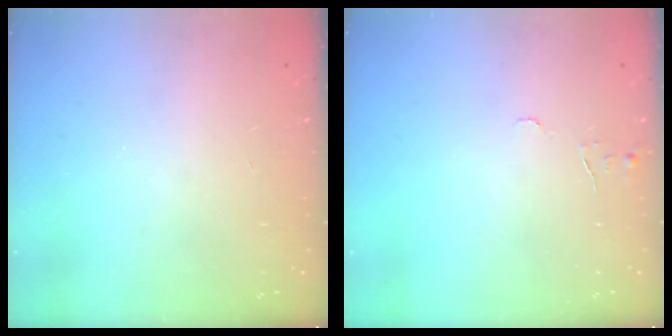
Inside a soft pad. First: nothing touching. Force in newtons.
{"total": 4.7, "press": 4.6, "slide": 0.5}